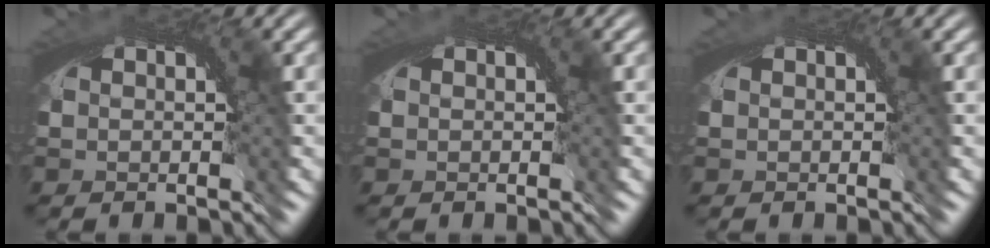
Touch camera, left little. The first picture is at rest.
{"total": 0.0}
{"total": 0.6, "force": [-0.2, -0.3, -0.5], "torque": [0.007, -0.002, -0.002]}